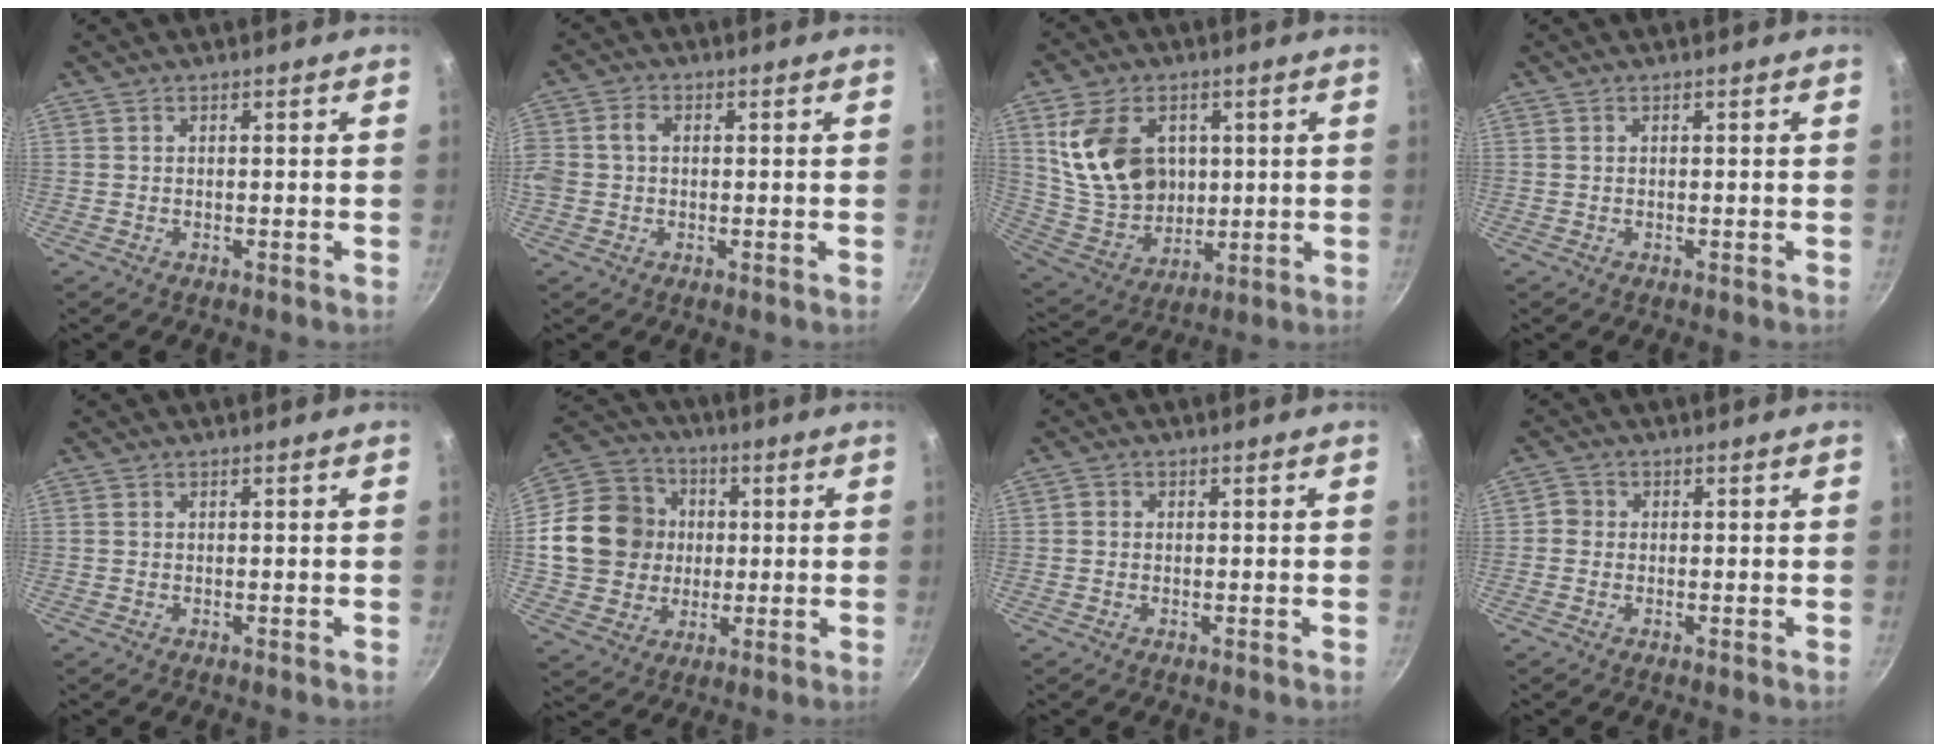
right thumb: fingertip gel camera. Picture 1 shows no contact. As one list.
[{"total": 5.0, "force": [0.3, 3.9, 3.2], "torque": [-0.068, 0.013, -0.006]}, {"total": 16.8, "force": [4.0, 12.3, 10.7], "torque": [-0.175, -0.017, 0.091]}, {"total": 0.0}, {"total": 0.0}, {"total": 17.3, "force": [0.8, 15.5, 7.6], "torque": [-0.121, 0.027, 0.015]}, {"total": 1.2, "force": [-0.1, 1.1, 0.5], "torque": [-0.007, 0.005, -0.004]}, {"total": 2.0, "force": [-0.5, 1.9, 0.5], "torque": [0.003, 0.006, -0.016]}]